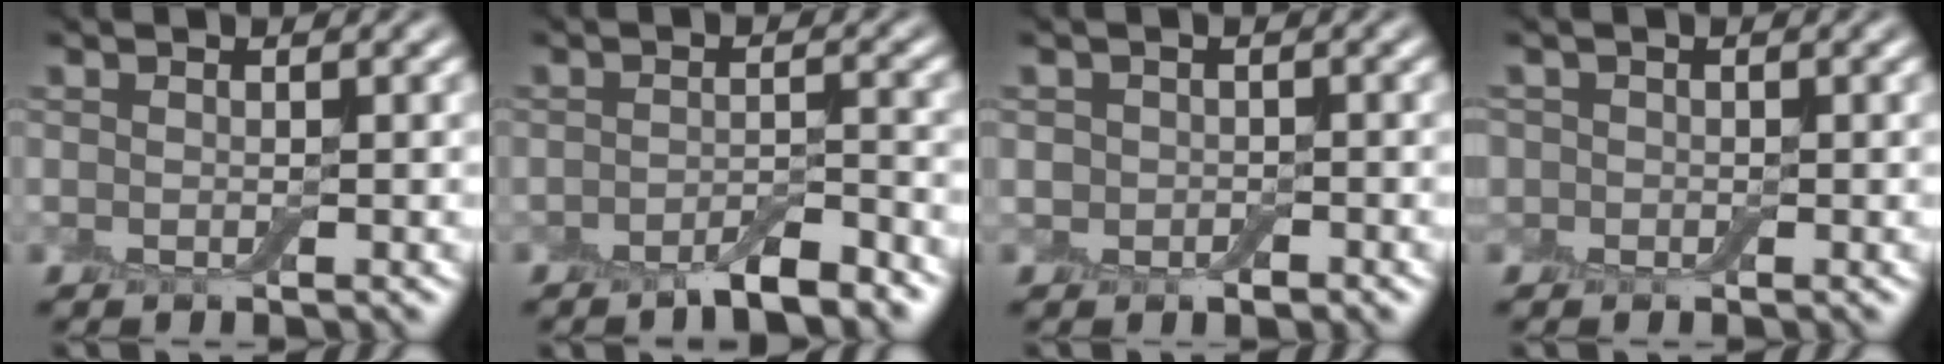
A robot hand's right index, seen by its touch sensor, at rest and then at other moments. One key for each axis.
{"total": 3.4, "fx": -2.6, "fy": 0.7, "fz": 2.2, "tx": -0.034, "ty": 0.002, "tz": -0.045}
{"total": 1.6, "fx": -0.4, "fy": 1.3, "fz": 0.7, "tx": -0.009, "ty": -0.005, "tz": -0.013}
{"total": 1.2, "fx": 0.1, "fy": 1.2, "fz": 0.2, "tx": 0.004, "ty": 0.000, "tz": -0.010}